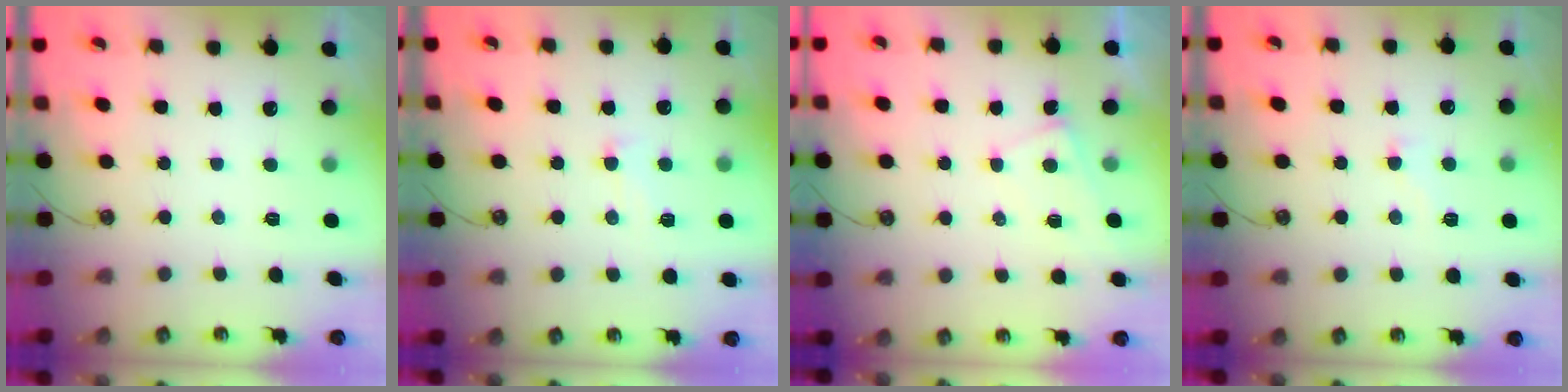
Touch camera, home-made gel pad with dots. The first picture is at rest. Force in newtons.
{"total": 1.3, "press": 0.8, "slide": 1.0}
{"total": 1.8, "press": 1.8, "slide": 0.3}
{"total": 2.7, "press": 2.6, "slide": 0.9}